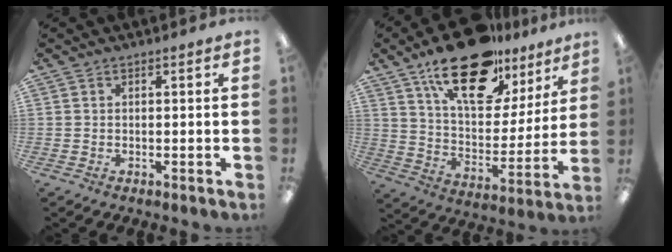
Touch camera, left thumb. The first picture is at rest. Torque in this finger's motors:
{"motor_torque": [0.78, 0.24, 1.72, -1.05, 0.16]}